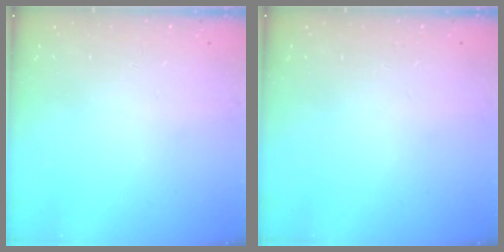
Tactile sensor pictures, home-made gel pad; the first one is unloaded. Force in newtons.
{"total": 0.0}